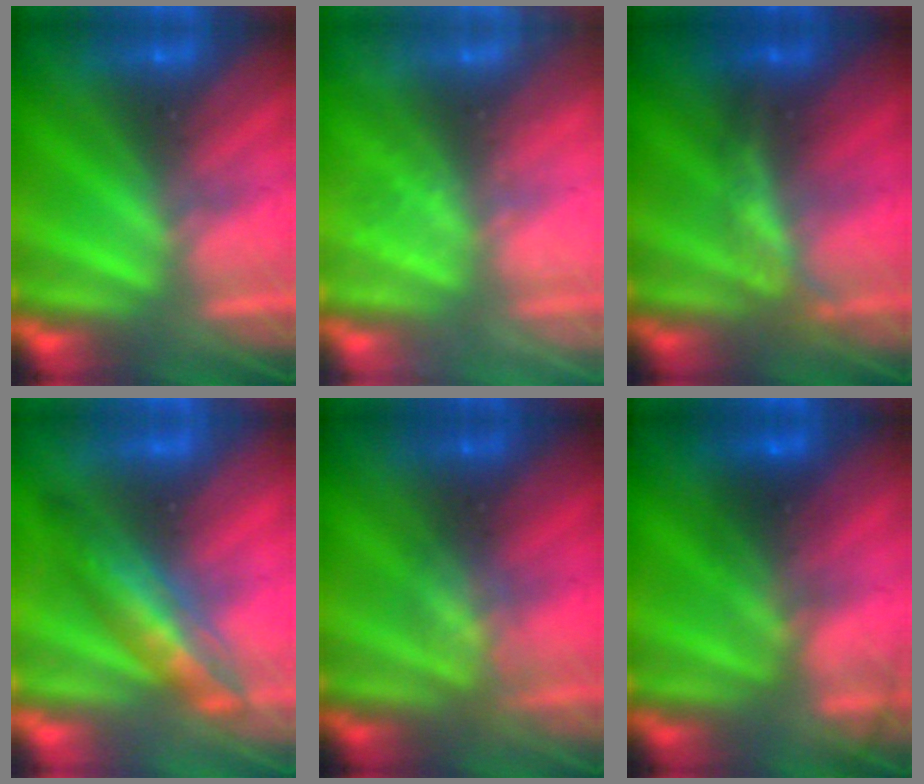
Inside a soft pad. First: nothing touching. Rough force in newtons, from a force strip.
{"total": 2.3}
{"total": 2.0}
{"total": 2.9}
{"total": 2.7}
{"total": 7.9}